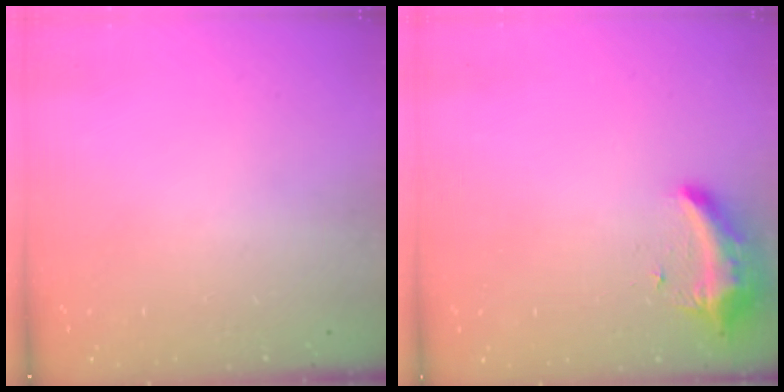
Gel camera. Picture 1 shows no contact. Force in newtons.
{"total": 9.6, "press": 9.6, "slide": 0.8}